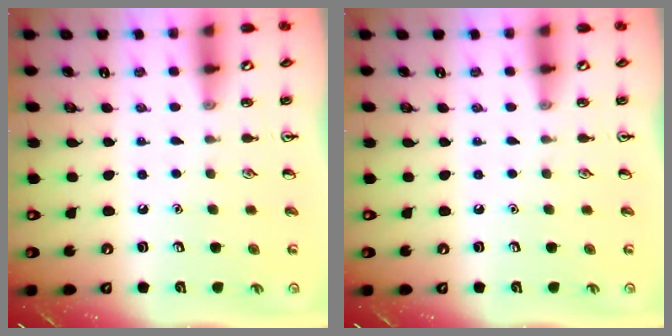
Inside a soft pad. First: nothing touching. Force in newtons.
{"total": 0.0}